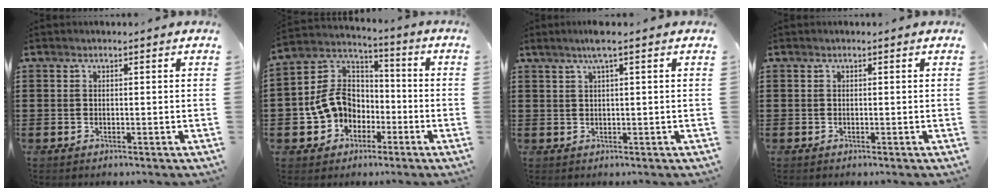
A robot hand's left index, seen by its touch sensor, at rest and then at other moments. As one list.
[{"total": 9.6, "force": [-2.4, 8.2, 4.4], "torque": [-0.142, 0.007, -0.055]}, {"total": 2.8, "force": [1.3, -0.2, 2.4], "torque": [-0.049, 0.001, 0.023]}, {"total": 0.0}]